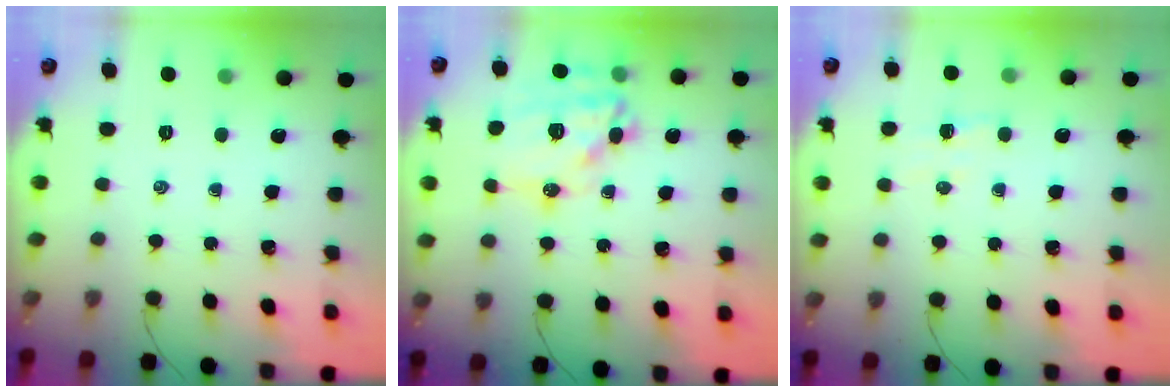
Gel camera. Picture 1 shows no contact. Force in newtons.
{"total": 16.6, "press": 16.3, "slide": 3.0}
{"total": 3.0, "press": 2.9, "slide": 0.7}